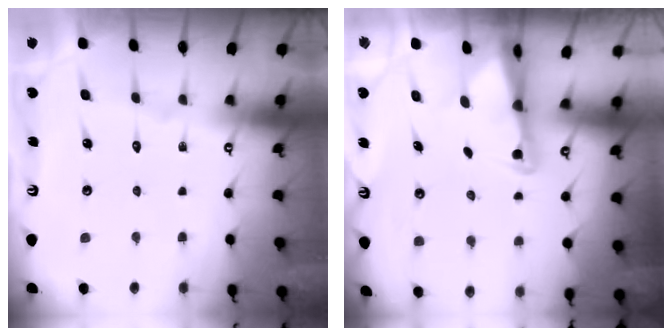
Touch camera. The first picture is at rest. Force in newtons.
{"total": 2.6, "press": 2.6, "slide": 0.5}